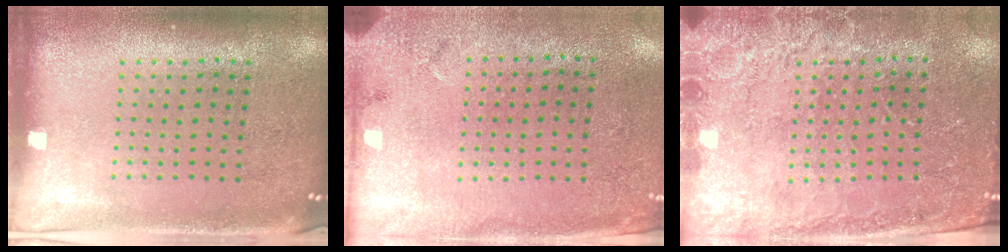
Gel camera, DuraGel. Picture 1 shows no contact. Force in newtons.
{"total": 2.7, "press": 2.1, "slide": 1.7}
{"total": 2.5, "press": 2.5, "slide": 0.5}